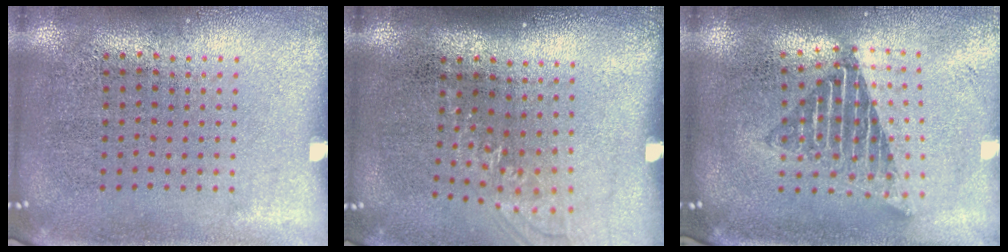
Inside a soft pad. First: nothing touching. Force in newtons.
{"total": 1.1, "press": 0.9, "slide": 0.5}
{"total": 1.7, "press": 1.3, "slide": 1.0}